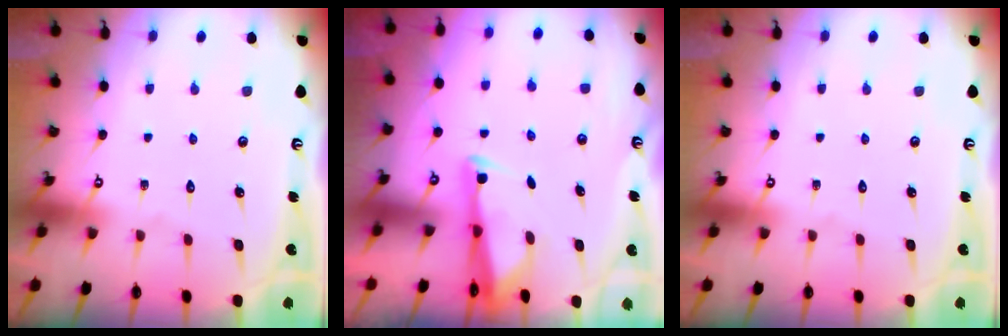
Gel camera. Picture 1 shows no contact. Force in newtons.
{"total": 2.7, "press": 2.7, "slide": 0.6}
{"total": 0.0}